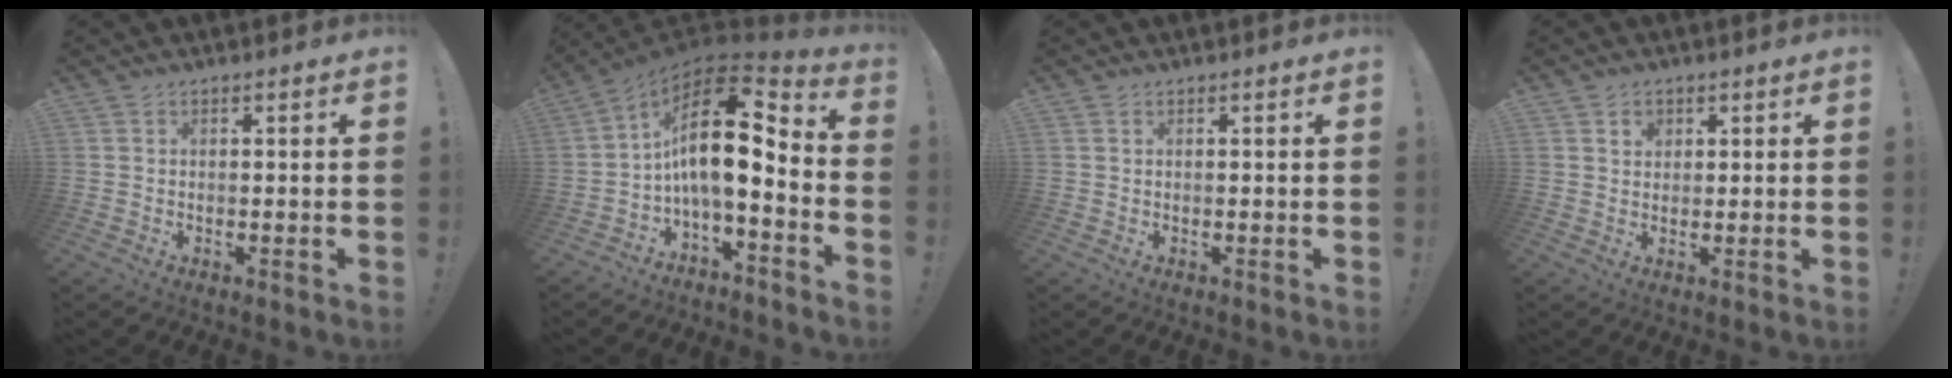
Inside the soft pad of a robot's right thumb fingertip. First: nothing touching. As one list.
[{"total": 17.1, "force": [1.9, 7.5, 15.3], "torque": [-0.270, -0.011, 0.032]}, {"total": 0.0}, {"total": 2.4, "force": [1.2, 1.9, 0.7], "torque": [0.003, -0.007, 0.019]}]